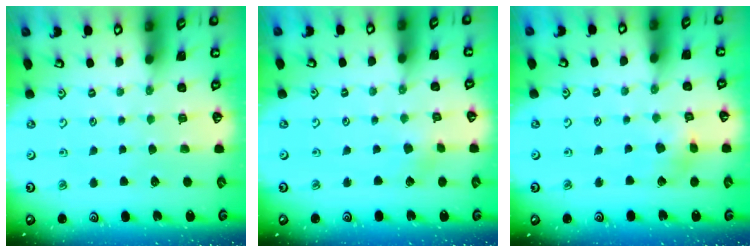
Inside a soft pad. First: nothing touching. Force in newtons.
{"total": 1.8, "press": 1.8, "slide": 0.3}
{"total": 4.1, "press": 4.1, "slide": 0.5}